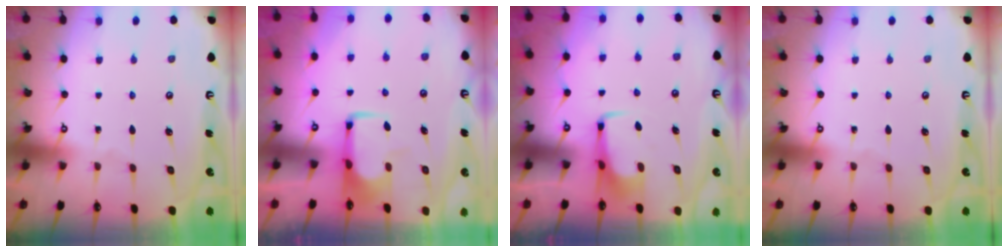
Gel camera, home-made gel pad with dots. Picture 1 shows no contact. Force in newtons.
{"total": 1.8, "press": 1.7, "slide": 0.5}
{"total": 2.9, "press": 2.9, "slide": 0.4}
{"total": 0.0}